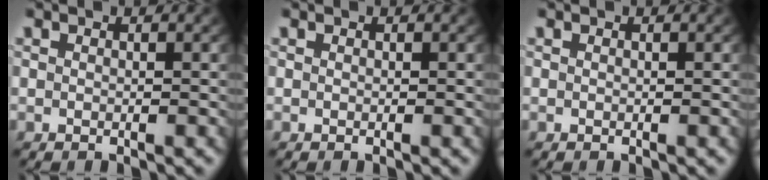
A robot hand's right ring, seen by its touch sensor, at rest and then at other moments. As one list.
[{"total": 0.0}, {"total": 0.0}]